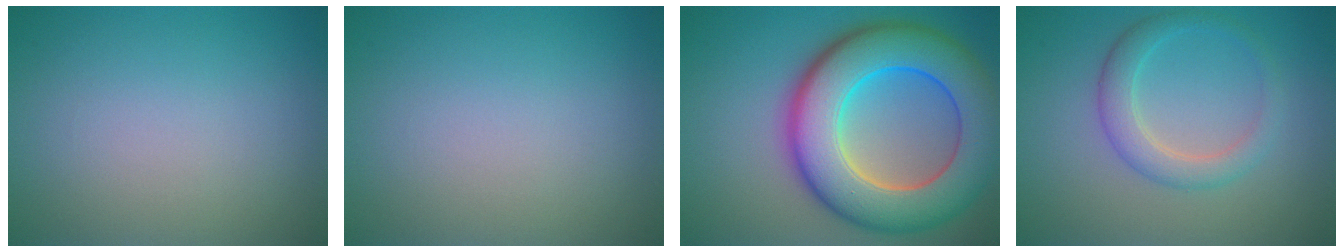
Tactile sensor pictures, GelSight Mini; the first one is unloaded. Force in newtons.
{"total": 0.0}
{"total": 12.5, "press": 12.5, "slide": 0.3}
{"total": 3.0, "press": 3.0, "slide": 0.2}